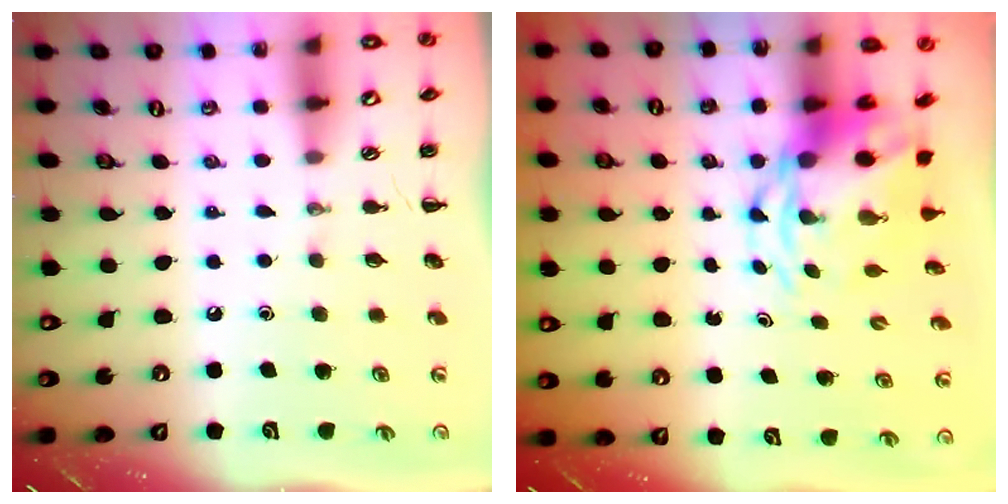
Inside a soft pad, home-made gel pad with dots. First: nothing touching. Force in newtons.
{"total": 6.1, "press": 5.9, "slide": 1.8}